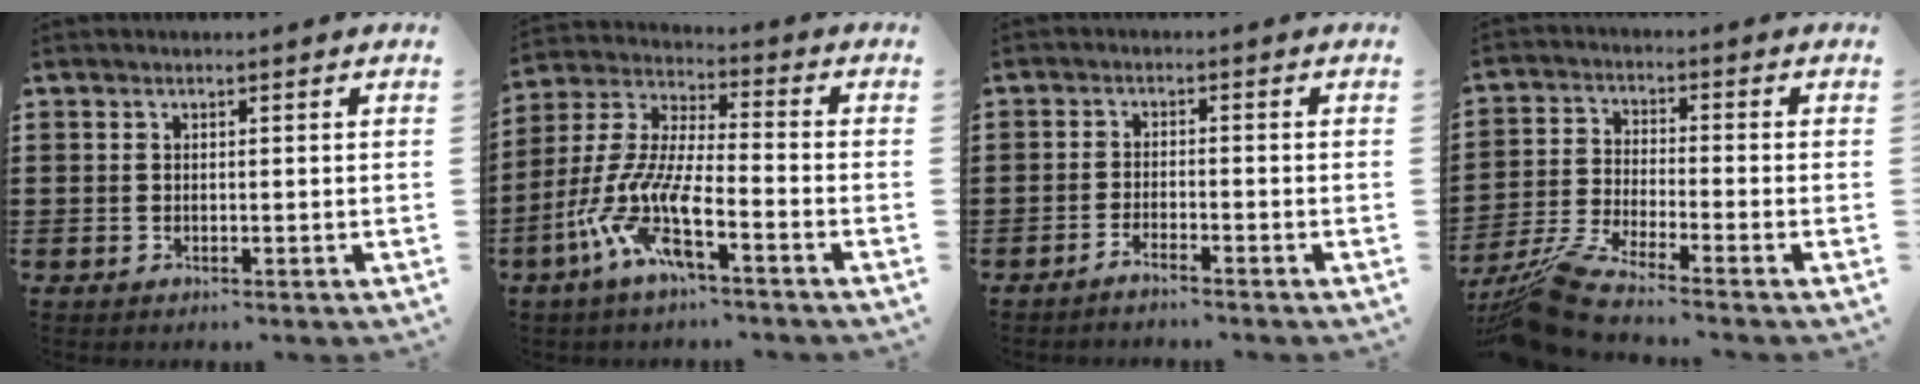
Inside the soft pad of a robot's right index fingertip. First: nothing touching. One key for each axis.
{"total": 10.0, "fx": -6.3, "fy": 1.8, "fz": 7.5, "tx": -0.197, "ty": -0.027, "tz": -0.136}
{"total": 1.9, "fx": -1.8, "fy": -0.3, "fz": 0.3, "tx": -0.006, "ty": 0.003, "tz": -0.036}
{"total": 7.0, "fx": -6.3, "fy": -0.2, "fz": 3.0, "tx": -0.082, "ty": -0.015, "tz": -0.125}